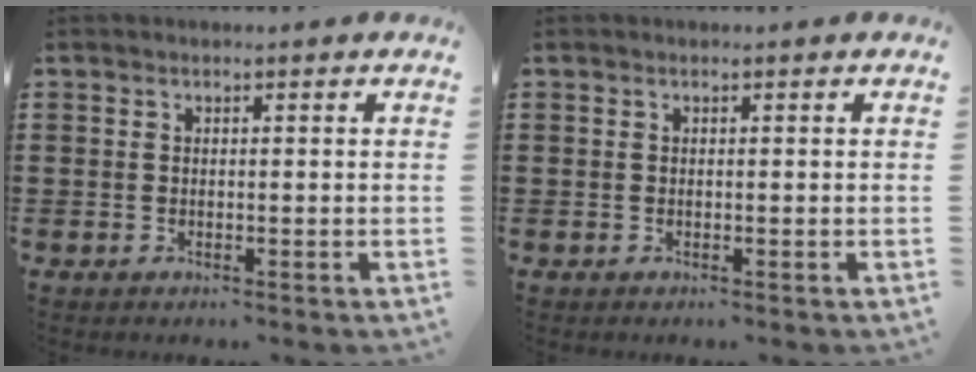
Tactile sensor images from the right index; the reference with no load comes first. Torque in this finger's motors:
{"motor_torque": [0.00, 2.14, 0.00, 0.00]}